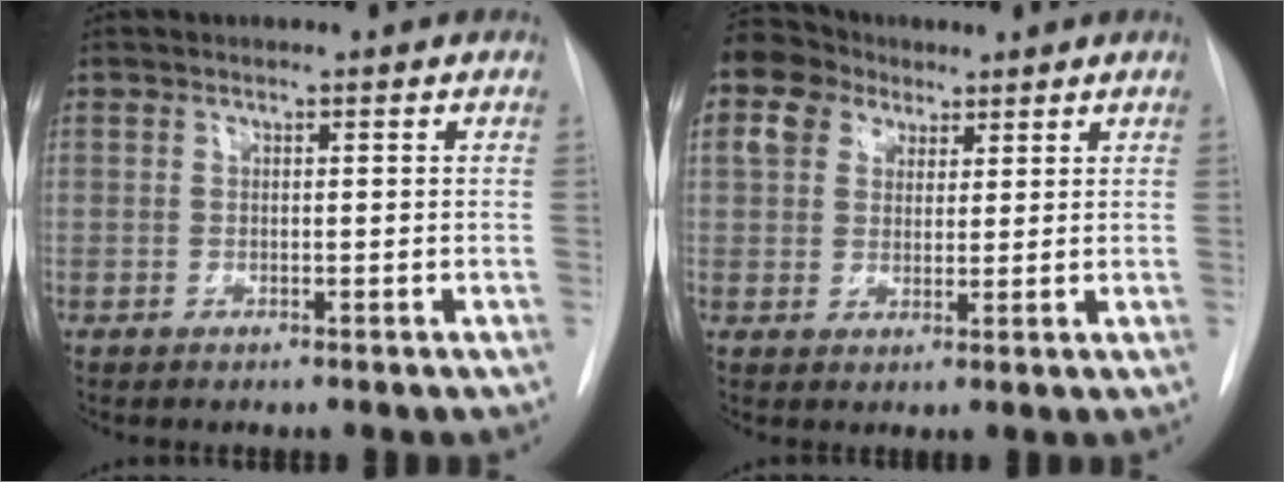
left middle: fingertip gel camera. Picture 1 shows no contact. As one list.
[{"total": 11.9, "force": [6.9, 8.7, 4.2], "torque": [-0.118, 0.053, 0.130]}]